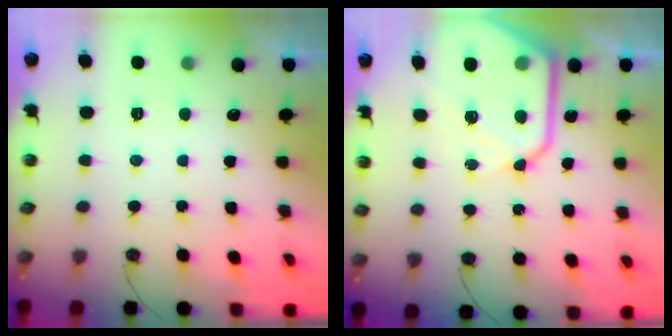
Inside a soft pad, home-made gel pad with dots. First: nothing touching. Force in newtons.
{"total": 16.9, "press": 16.8, "slide": 1.8}